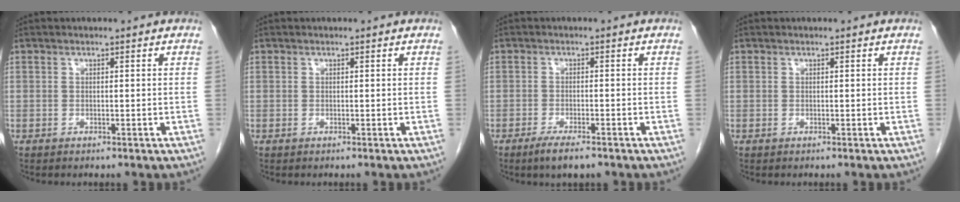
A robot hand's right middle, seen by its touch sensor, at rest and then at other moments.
{"total": 0.0}
{"total": 4.2, "force": [-3.0, 0.8, 2.9], "torque": [-0.052, -0.007, -0.047]}
{"total": 0.0}